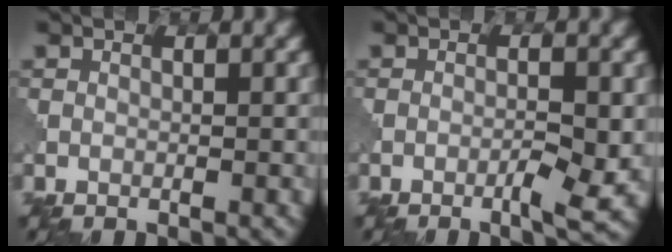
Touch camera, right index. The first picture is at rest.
{"total": 2.7, "force": [-1.2, 0.1, 2.5], "torque": [-0.041, 0.002, -0.021]}